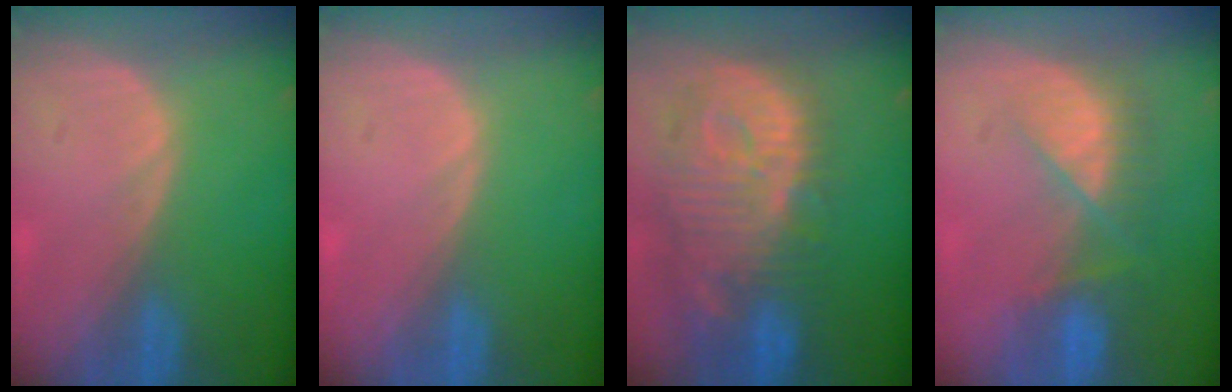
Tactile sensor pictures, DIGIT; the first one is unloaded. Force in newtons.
{"total": 0.0}
{"total": 13.4, "press": 11.6, "slide": 6.6}
{"total": 7.5, "press": 6.7, "slide": 3.4}